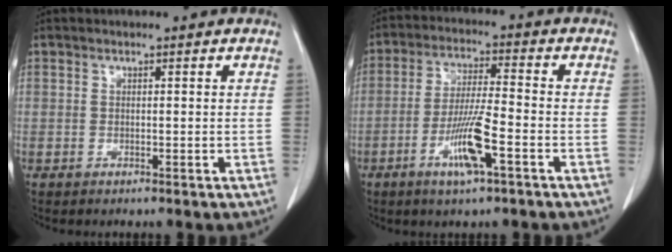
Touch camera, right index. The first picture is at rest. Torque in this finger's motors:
{"motor_torque": [0.40, -0.28, 0.20, 0.15]}